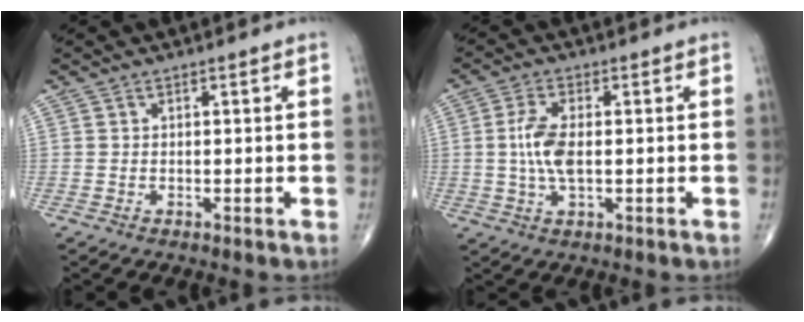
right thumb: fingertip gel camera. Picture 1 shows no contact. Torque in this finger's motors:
{"motor_torque": [1.46, 1.37, 1.06, 0.14, 0.35]}